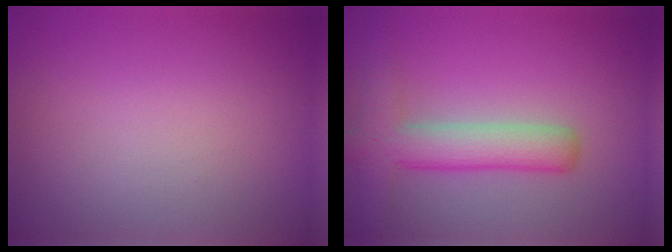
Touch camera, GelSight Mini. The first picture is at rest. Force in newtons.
{"total": 5.2, "press": 5.2, "slide": 0.2}